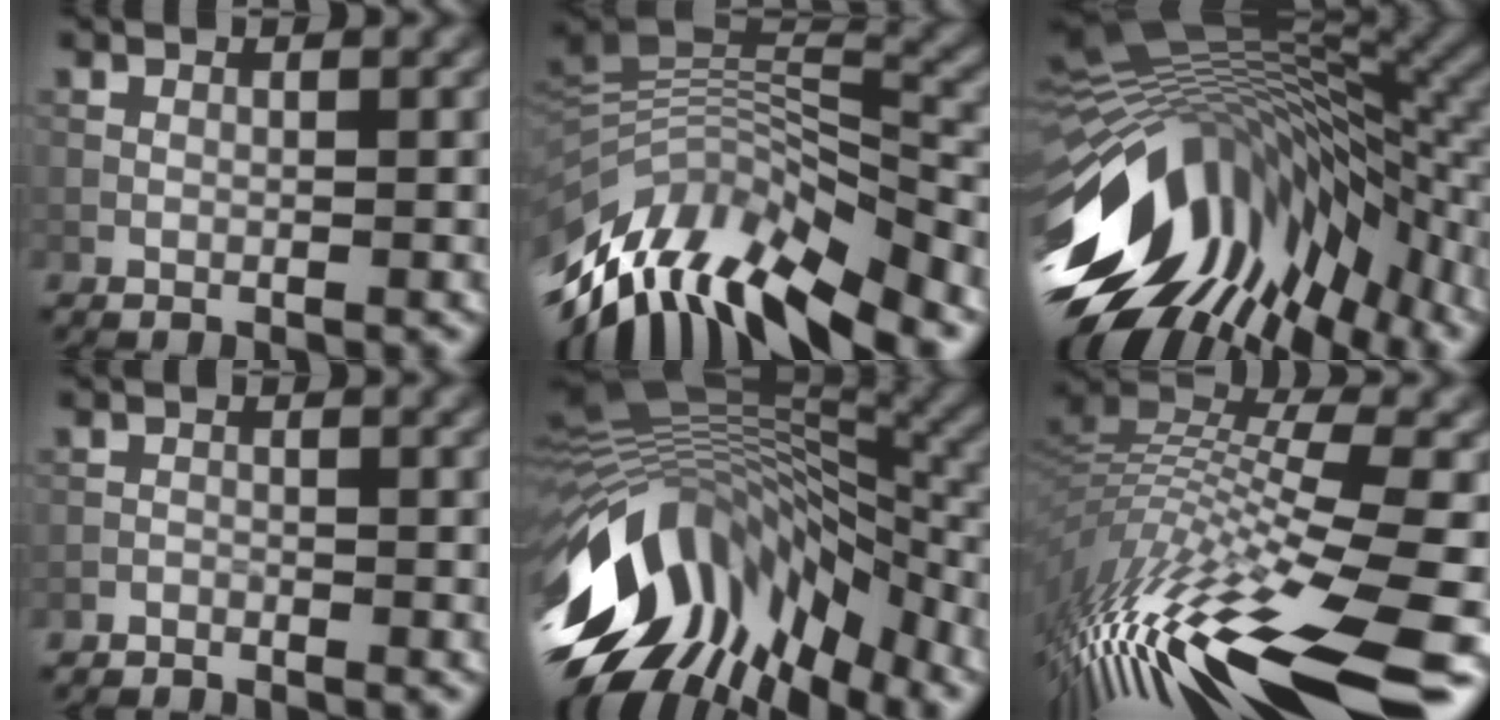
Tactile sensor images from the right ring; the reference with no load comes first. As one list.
[{"total": 13.2, "force": [-7.1, 4.9, 10.0], "torque": [-0.187, 0.011, -0.119]}, {"total": 16.2, "force": [-5.2, 7.8, 13.2], "torque": [-0.233, 0.014, -0.108]}, {"total": 1.5, "force": [-1.5, 0.3, 0.0], "torque": [0.002, 0.000, -0.032]}, {"total": 15.2, "force": [-5.8, 7.9, 11.6], "torque": [-0.218, 0.018, -0.111]}, {"total": 15.3, "force": [-6.3, 3.8, 13.5], "torque": [-0.266, 0.011, -0.113]}]